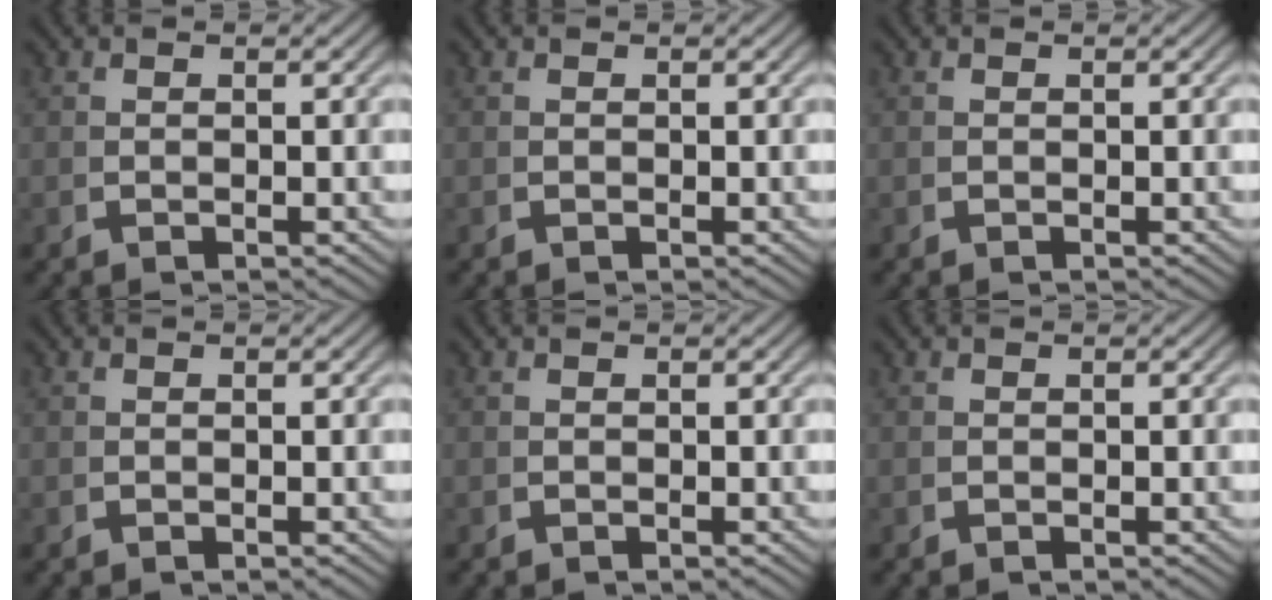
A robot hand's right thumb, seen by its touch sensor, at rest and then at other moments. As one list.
[{"total": 0.0}, {"total": 0.0}, {"total": 0.0}, {"total": 0.0}, {"total": 0.0}]